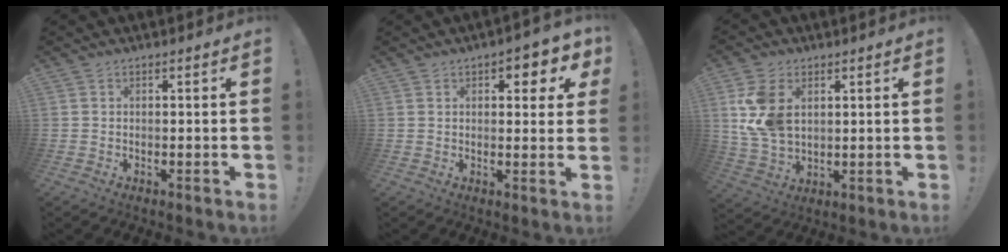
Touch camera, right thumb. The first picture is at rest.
{"total": 4.5, "force": [1.9, 2.5, 3.3], "torque": [-0.020, -0.012, 0.024]}
{"total": 12.2, "force": [3.6, 8.3, 8.1], "torque": [-0.159, -0.008, 0.071]}